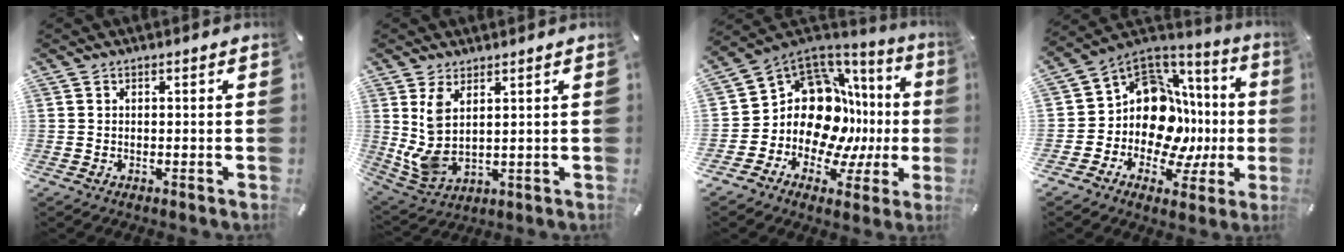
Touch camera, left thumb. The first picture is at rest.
{"total": 7.3, "force": [2.5, 3.7, 5.7], "torque": [-0.140, -0.025, 0.048]}
{"total": 17.8, "force": [1.0, 14.0, 11.0], "torque": [-0.190, -0.045, 0.038]}
{"total": 15.9, "force": [0.0, 12.9, 9.2], "torque": [-0.155, -0.047, 0.013]}